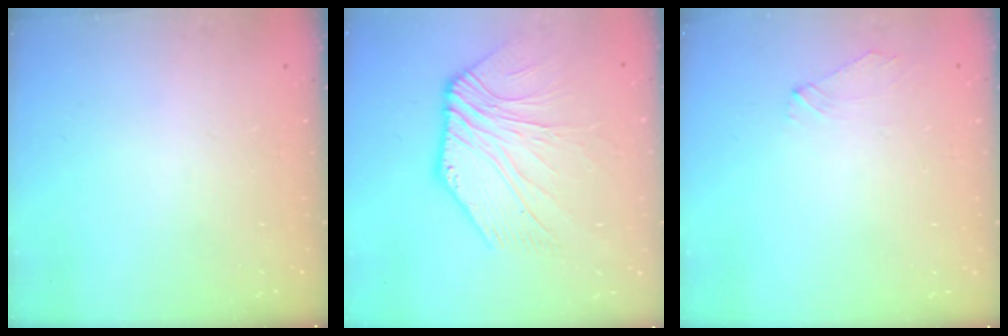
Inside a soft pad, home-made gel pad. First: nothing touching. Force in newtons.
{"total": 7.6, "press": 7.6, "slide": 1.1}
{"total": 2.7, "press": 2.6, "slide": 0.5}